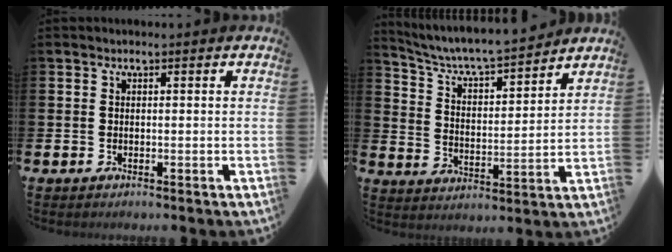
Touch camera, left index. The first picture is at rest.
{"total": 6.0, "force": [5.7, 0.5, 1.9], "torque": [-0.070, -0.050, 0.094]}